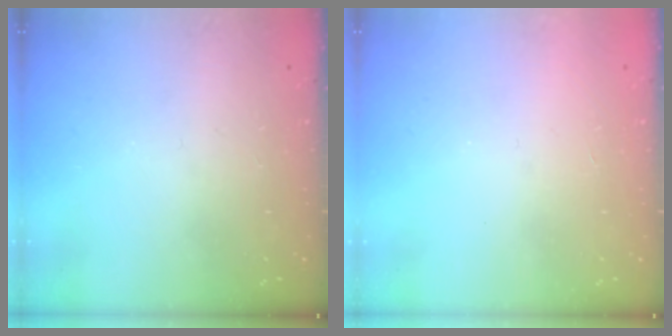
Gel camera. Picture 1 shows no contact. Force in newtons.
{"total": 1.6, "press": 1.6, "slide": 0.1}